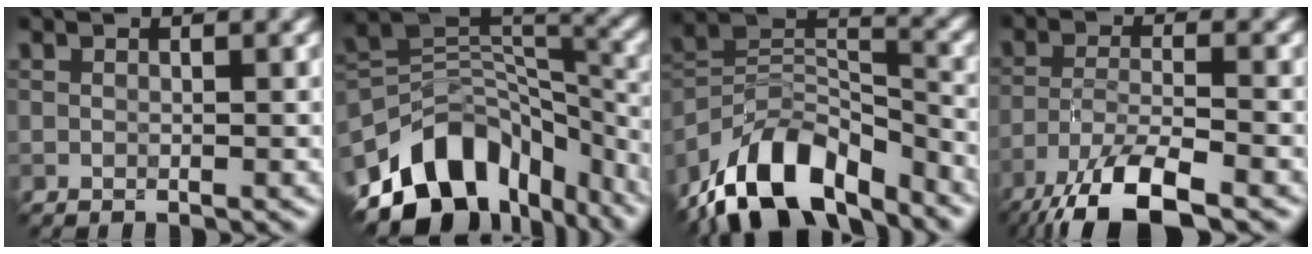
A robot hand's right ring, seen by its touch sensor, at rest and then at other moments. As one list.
[{"total": 12.3, "force": [-7.2, 7.7, 6.4], "torque": [-0.110, 0.001, -0.114]}, {"total": 10.9, "force": [-8.2, 4.7, 5.4], "torque": [-0.083, 0.009, -0.155]}, {"total": 8.7, "force": [-6.5, 2.2, 5.3], "torque": [-0.100, -0.009, -0.120]}]